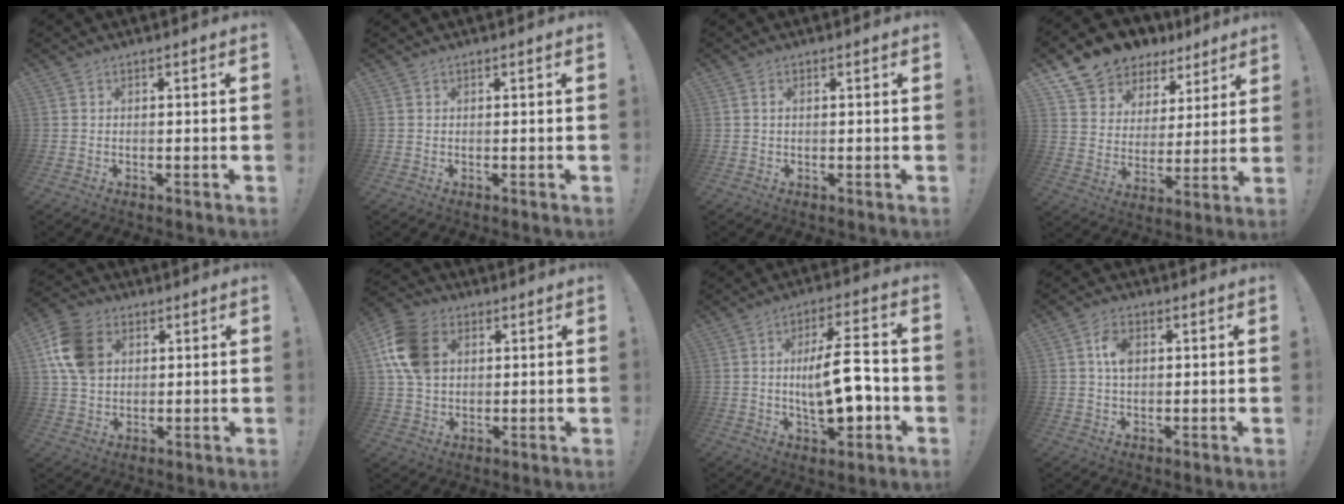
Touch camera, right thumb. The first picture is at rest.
{"total": 0.0}
{"total": 1.0, "force": [0.2, 0.5, 0.9], "torque": [-0.020, 0.003, 0.004]}
{"total": 9.7, "force": [7.5, 6.1, 1.3], "torque": [-0.035, -0.065, 0.142]}
{"total": 13.7, "force": [4.2, 10.3, 8.0], "torque": [-0.161, -0.002, 0.085]}
{"total": 14.5, "force": [4.1, 10.6, 9.0], "torque": [-0.182, 0.005, 0.084]}
{"total": 14.4, "force": [-1.5, 4.9, 13.5], "torque": [-0.234, 0.002, -0.033]}
{"total": 6.1, "force": [1.3, 3.9, 4.5], "torque": [-0.066, 0.003, 0.021]}